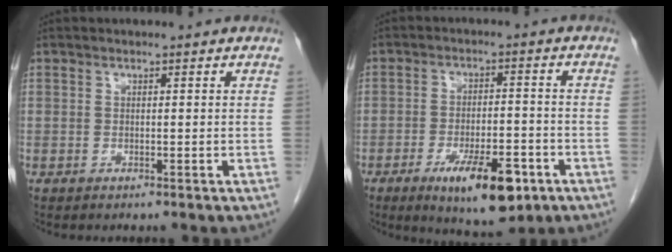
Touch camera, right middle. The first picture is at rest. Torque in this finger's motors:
{"motor_torque": [1.23, -0.90, 0.77, 0.15]}